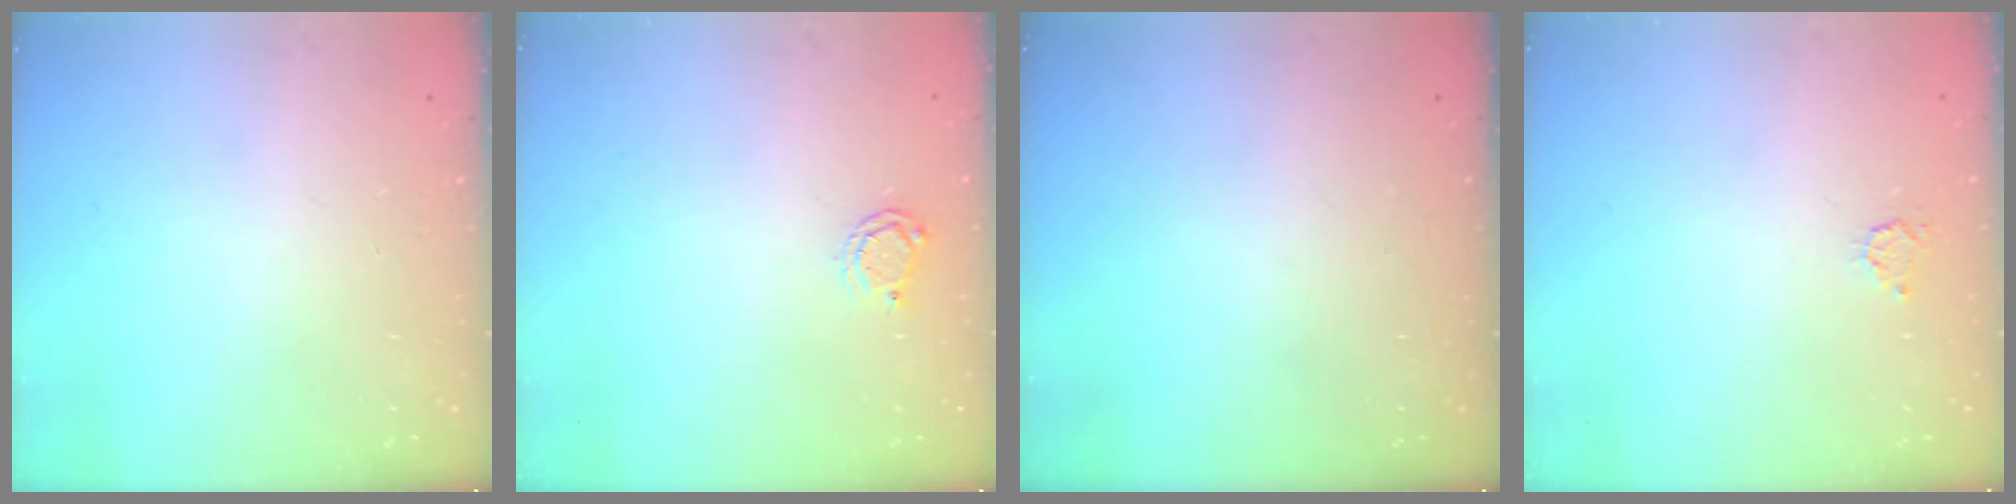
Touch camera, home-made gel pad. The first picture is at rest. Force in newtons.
{"total": 4.3, "press": 4.2, "slide": 0.6}
{"total": 0.0}
{"total": 3.0, "press": 3.0, "slide": 0.4}